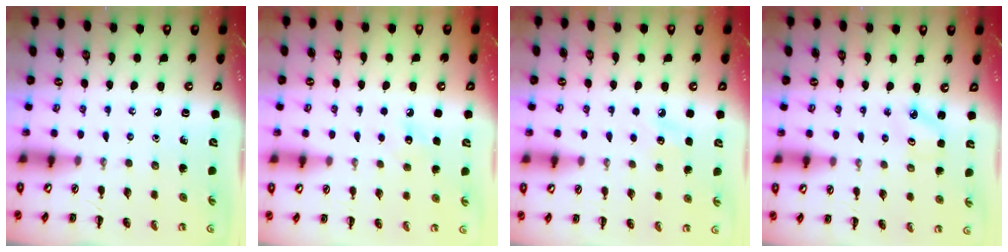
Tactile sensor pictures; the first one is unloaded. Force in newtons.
{"total": 6.0, "press": 5.9, "slide": 1.1}
{"total": 6.1, "press": 6.0, "slide": 1.5}
{"total": 2.4, "press": 2.3, "slide": 0.7}